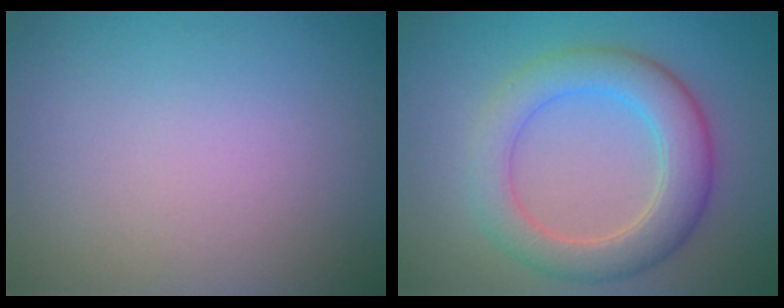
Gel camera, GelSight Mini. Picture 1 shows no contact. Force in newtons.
{"total": 5.5, "press": 5.5, "slide": 0.0}